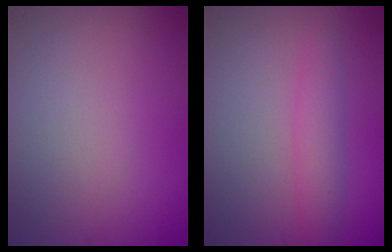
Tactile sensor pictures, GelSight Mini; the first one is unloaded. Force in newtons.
{"total": 2.5, "press": 2.5, "slide": 0.2}